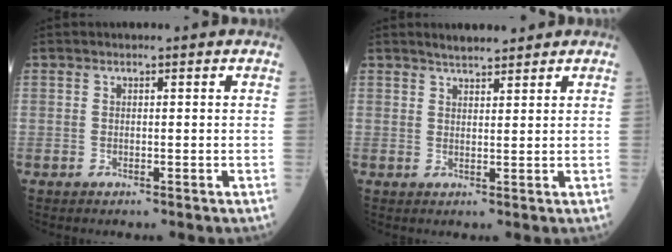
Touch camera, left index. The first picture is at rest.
{"total": 3.4, "force": [3.1, 0.6, 1.2], "torque": [-0.024, 0.012, 0.051]}